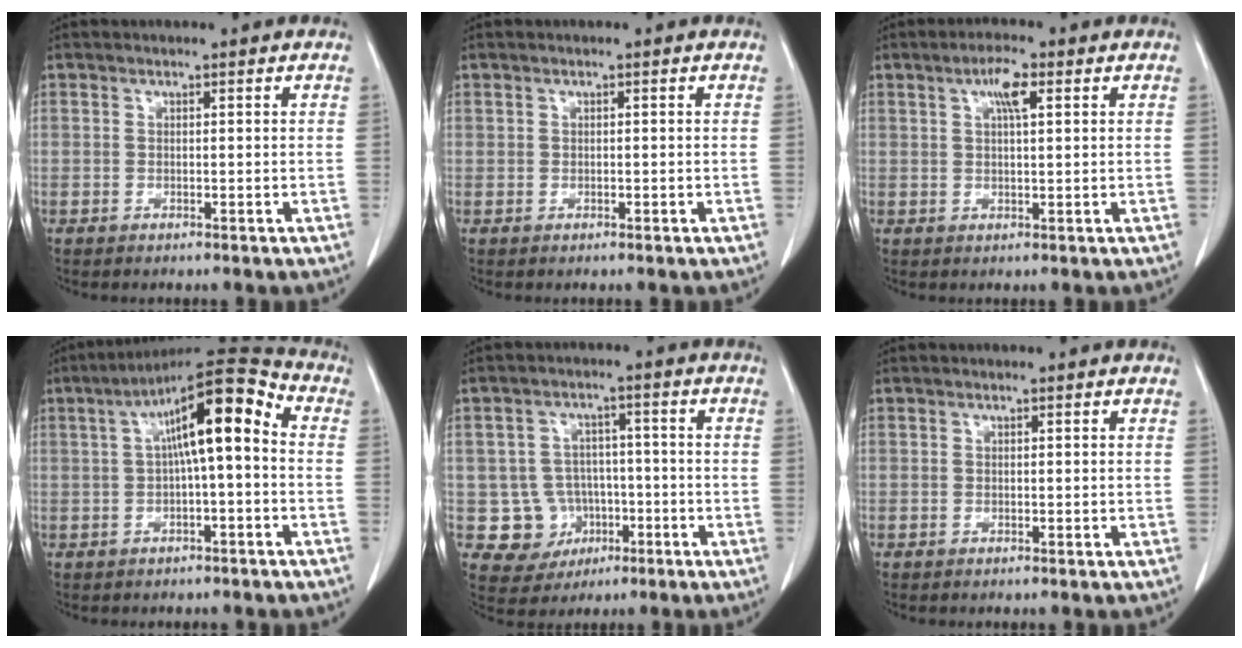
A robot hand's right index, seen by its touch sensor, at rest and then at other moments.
{"total": 0.0}
{"total": 3.8, "force": [1.6, 0.7, 3.4], "torque": [-0.065, 0.005, 0.028]}
{"total": 11.9, "force": [1.4, 2.2, 11.6], "torque": [-0.184, 0.046, 0.018]}
{"total": 8.1, "force": [-1.9, 7.7, 1.4], "torque": [-0.025, 0.017, -0.019]}
{"total": 0.0}